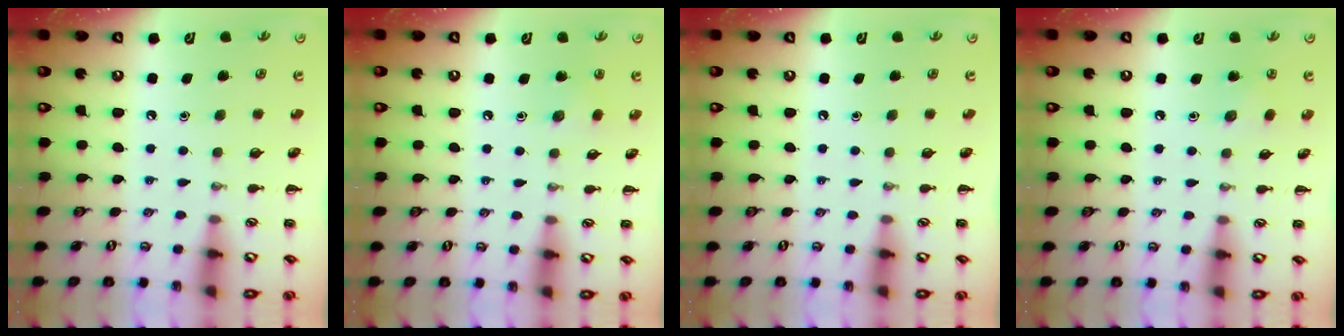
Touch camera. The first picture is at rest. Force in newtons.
{"total": 3.8, "press": 3.6, "slide": 1.1}
{"total": 0.0}
{"total": 3.0, "press": 2.9, "slide": 0.9}